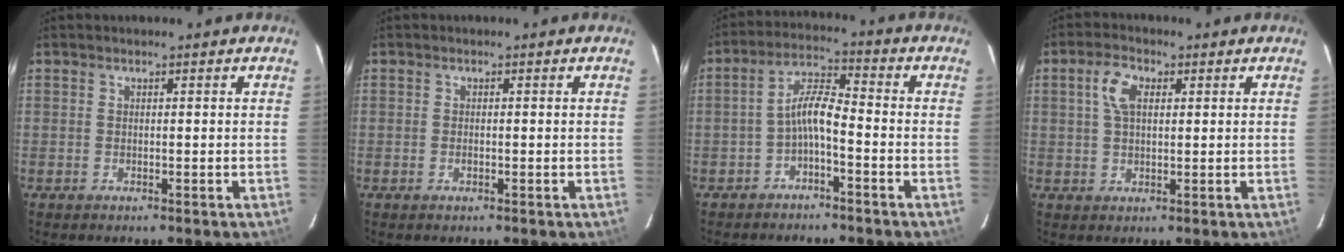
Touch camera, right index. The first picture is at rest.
{"total": 0.8, "force": [-0.3, 0.4, 0.6], "torque": [-0.012, 0.002, -0.006]}
{"total": 5.4, "force": [-2.7, 1.3, 4.5], "torque": [-0.100, 0.018, -0.050]}
{"total": 4.9, "force": [1.5, 2.8, 3.8], "torque": [-0.075, 0.015, 0.028]}